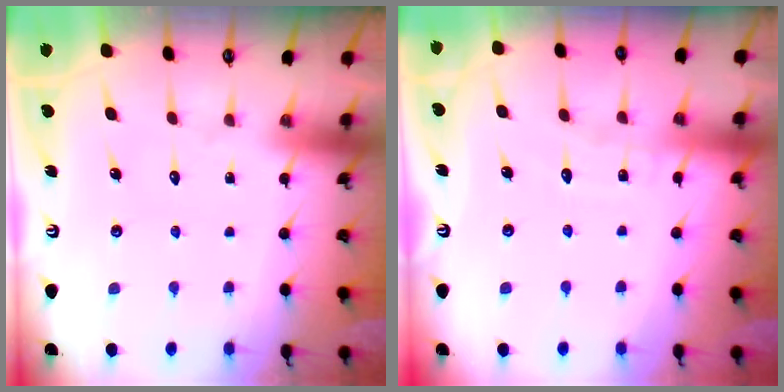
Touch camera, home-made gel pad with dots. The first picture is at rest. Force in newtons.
{"total": 5.8, "press": 5.8, "slide": 0.4}